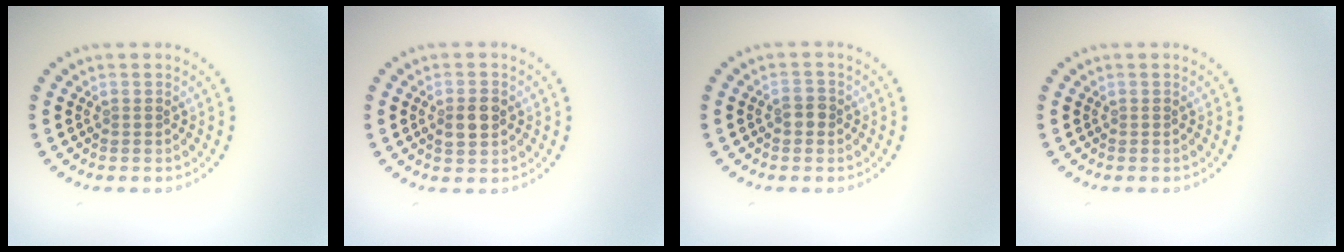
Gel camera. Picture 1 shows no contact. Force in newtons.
{"total": 2.1, "press": 2.1, "slide": 0.2}
{"total": 1.3, "press": 1.2, "slide": 0.4}
{"total": 0.0}